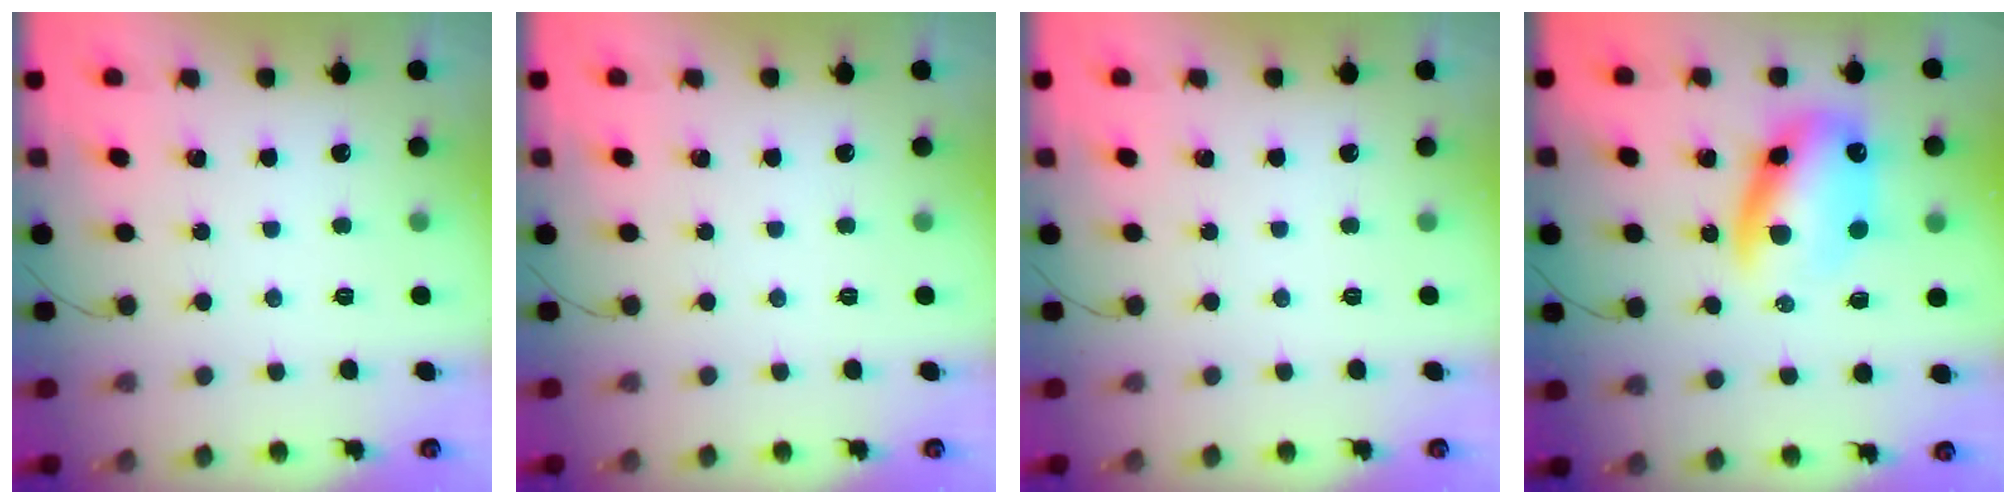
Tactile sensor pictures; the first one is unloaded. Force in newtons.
{"total": 0.0}
{"total": 0.0}
{"total": 13.5, "press": 13.1, "slide": 3.4}